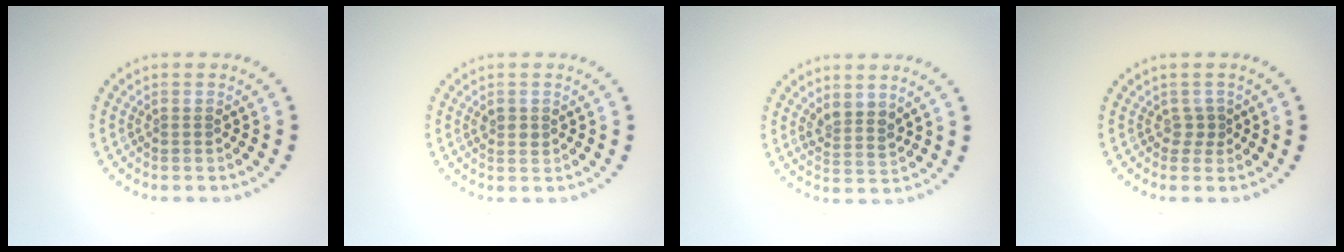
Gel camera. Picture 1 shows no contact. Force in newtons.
{"total": 1.1, "press": 1.1, "slide": 0.1}
{"total": 2.1, "press": 1.7, "slide": 1.2}
{"total": 1.0, "press": 0.8, "slide": 0.6}